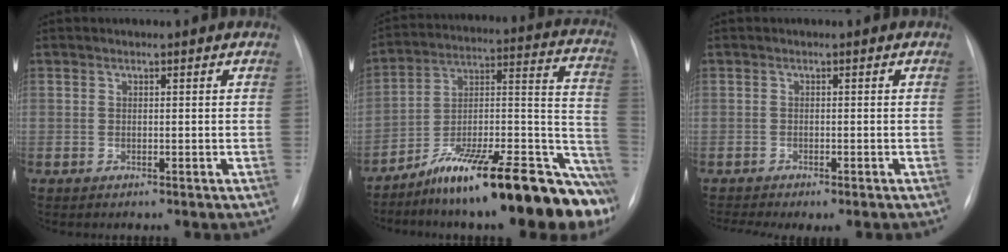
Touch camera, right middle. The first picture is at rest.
{"total": 25.7, "force": [-19.0, 4.0, 16.8], "torque": [-0.164, 0.027, -0.293]}
{"total": 5.8, "force": [-4.7, 0.8, 3.2], "torque": [-0.040, 0.001, -0.068]}